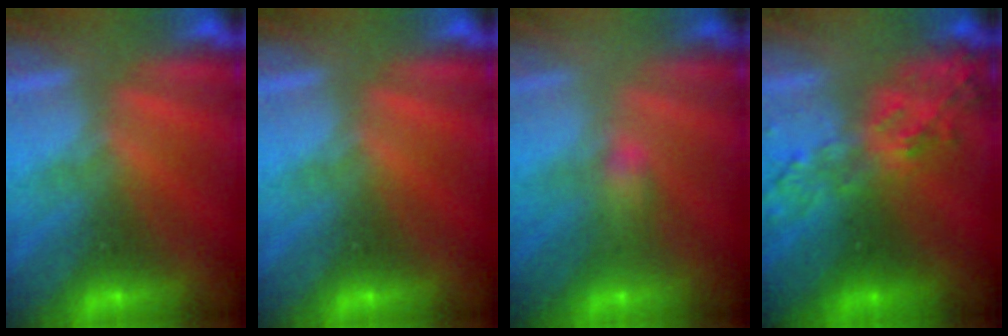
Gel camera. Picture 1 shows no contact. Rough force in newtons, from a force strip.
{"total": 0.0}
{"total": 2.2}
{"total": 7.0}